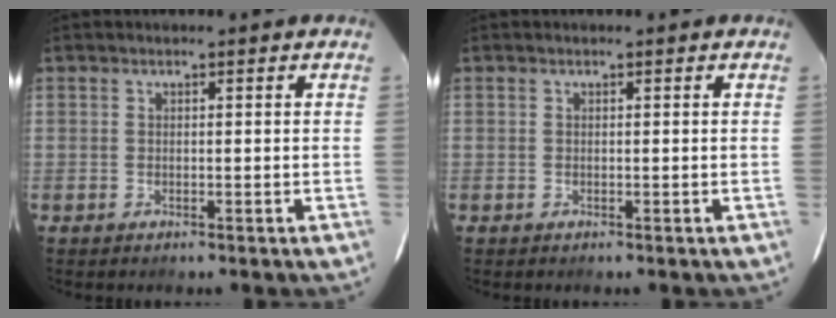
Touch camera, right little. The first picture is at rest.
{"total": 0.0}